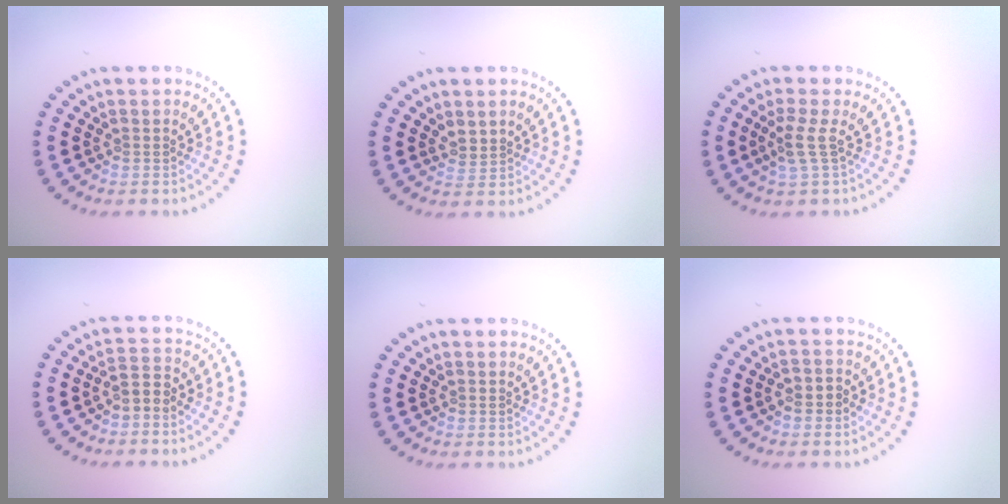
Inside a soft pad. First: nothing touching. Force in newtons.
{"total": 1.5, "press": 1.3, "slide": 0.8}
{"total": 1.9, "press": 1.4, "slide": 1.3}
{"total": 1.9, "press": 1.3, "slide": 1.4}
{"total": 0.0}
{"total": 1.5, "press": 1.2, "slide": 0.9}